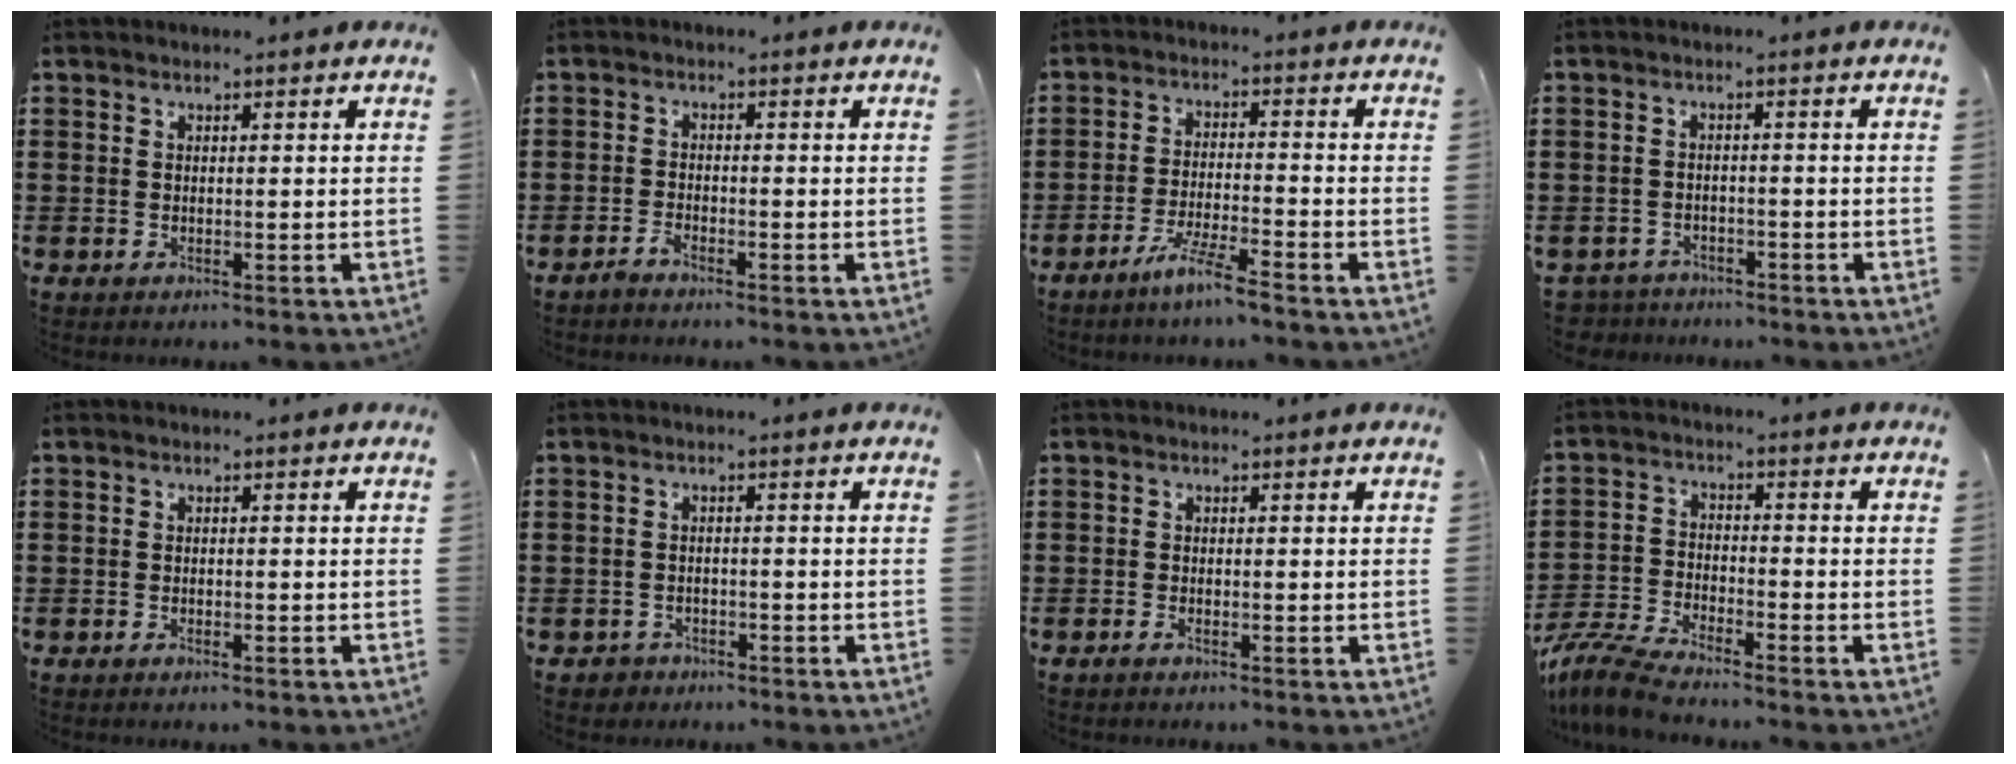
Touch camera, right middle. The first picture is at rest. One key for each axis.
{"total": 1.6, "fx": -1.5, "fy": 0.1, "fz": 0.6, "tx": -0.021, "ty": -0.004, "tz": -0.030}
{"total": 5.4, "fx": -4.4, "fy": -0.3, "fz": 3.0, "tx": -0.062, "ty": -0.011, "tz": -0.083}
{"total": 2.5, "fx": -2.4, "fy": 0.5, "fz": -0.2, "tx": -0.006, "ty": -0.001, "tz": -0.055}
{"total": 0.7, "fx": -0.5, "fy": 0.1, "fz": 0.4, "tx": -0.011, "ty": -0.004, "tz": -0.008}
{"total": 1.4, "fx": -1.2, "fy": 0.7, "fz": 0.0, "tx": -0.005, "ty": 0.002, "tz": -0.029}
{"total": 0.6, "fx": -0.5, "fy": 0.1, "fz": 0.4, "tx": -0.010, "ty": -0.003, "tz": -0.008}
{"total": 6.2, "fx": -5.8, "fy": 0.4, "fz": 2.2, "tx": -0.067, "ty": -0.009, "tz": -0.118}